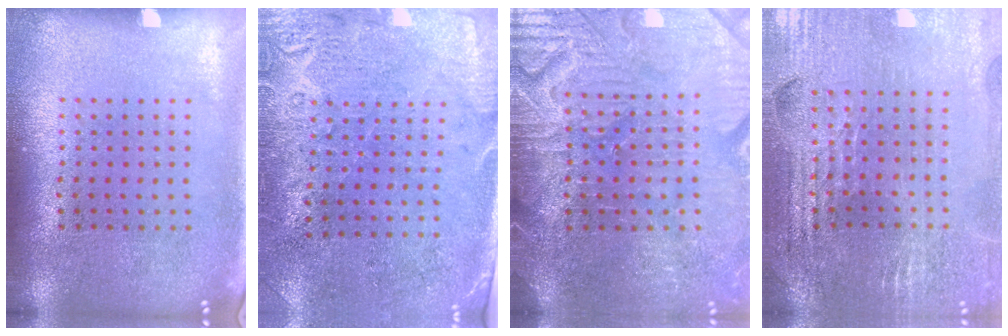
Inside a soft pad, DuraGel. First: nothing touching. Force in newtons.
{"total": 2.7, "press": 2.4, "slide": 1.2}
{"total": 4.0, "press": 3.8, "slide": 1.3}
{"total": 2.9, "press": 2.8, "slide": 0.5}